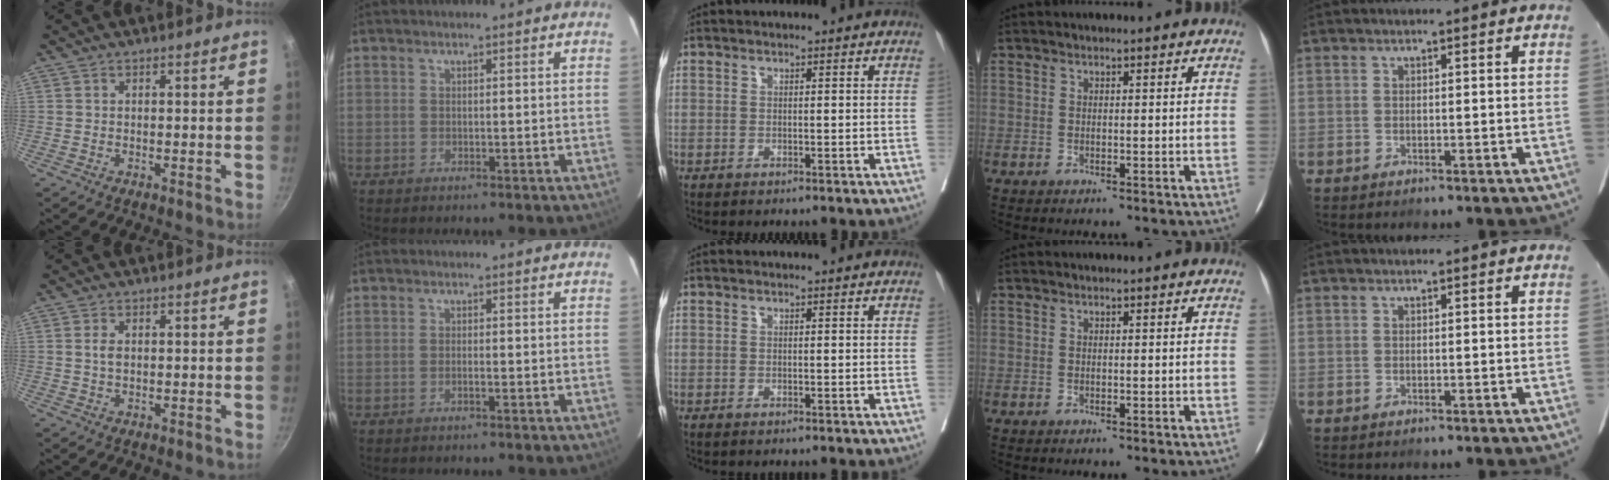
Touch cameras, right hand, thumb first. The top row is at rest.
{"thumb": {"total": 2.1, "force": [0.3, 1.3, 1.6], "torque": [-0.032, 0.000, 0.007]}, "index": {"total": 0.7, "force": [-0.3, 0.0, 0.6], "torque": [-0.013, 0.001, -0.005]}}